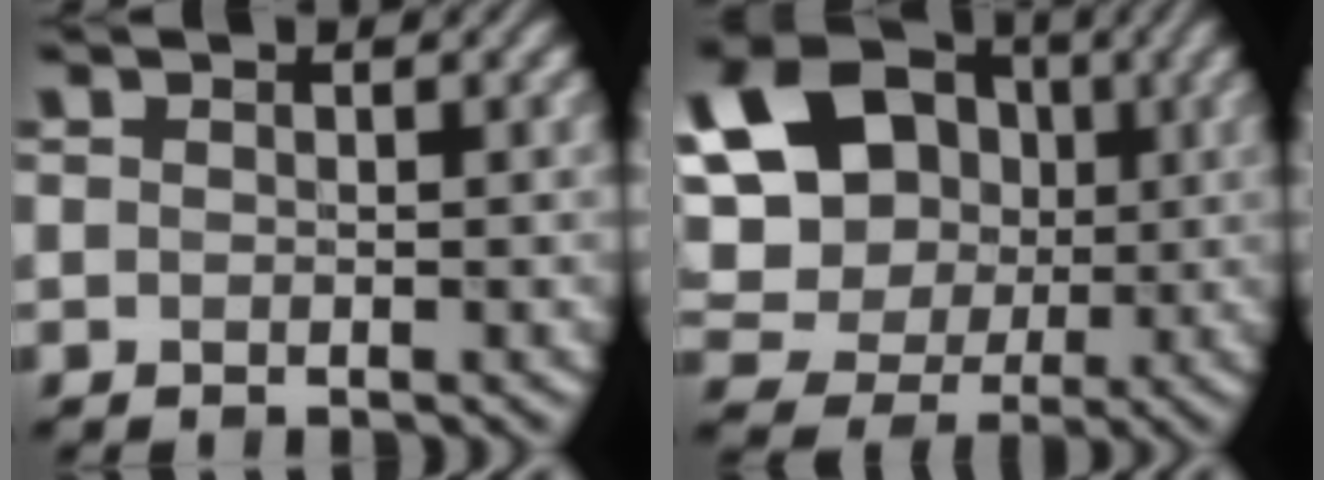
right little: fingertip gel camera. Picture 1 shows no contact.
{"total": 18.6, "force": [4.0, 16.2, 8.4], "torque": [-0.197, 0.030, 0.052]}